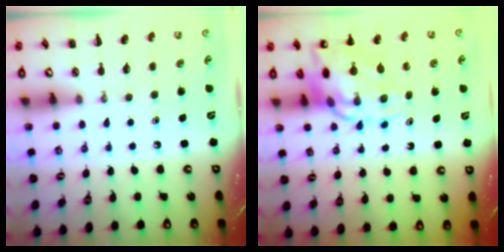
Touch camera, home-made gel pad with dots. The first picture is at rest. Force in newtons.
{"total": 13.2, "press": 12.7, "slide": 3.5}